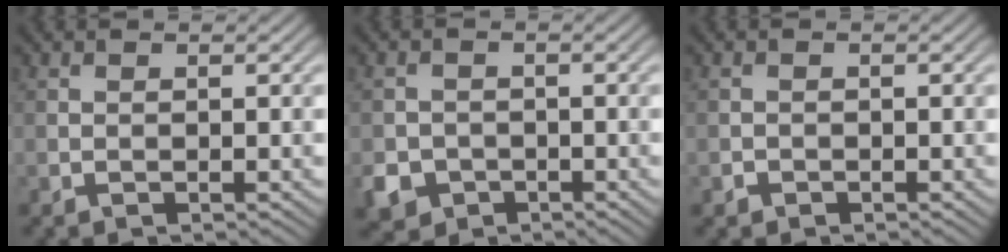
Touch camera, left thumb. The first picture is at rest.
{"total": 4.2, "force": [-2.0, 3.4, 1.4], "torque": [-0.031, -0.008, -0.044]}
{"total": 0.8, "force": [-0.5, 0.6, 0.1], "torque": [0.001, -0.003, -0.010]}